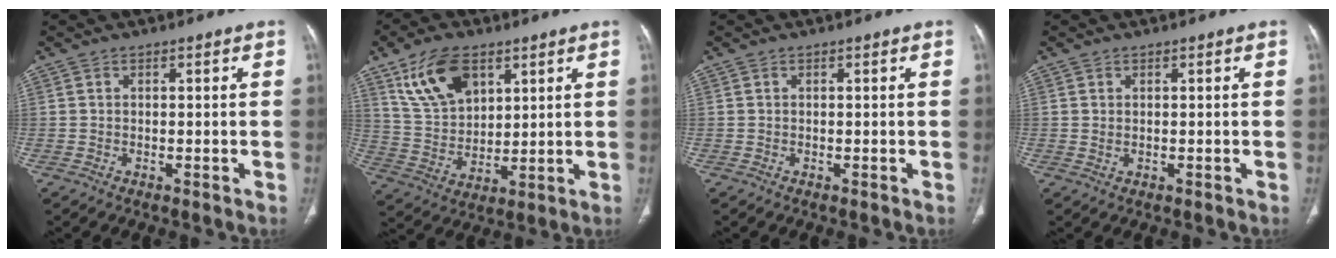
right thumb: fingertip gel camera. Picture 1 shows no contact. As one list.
[{"total": 13.3, "force": [7.1, 7.7, 8.1], "torque": [-0.131, -0.025, 0.148]}, {"total": 0.0}, {"total": 0.7, "force": [0.2, 0.4, 0.5], "torque": [-0.014, 0.003, 0.008]}]